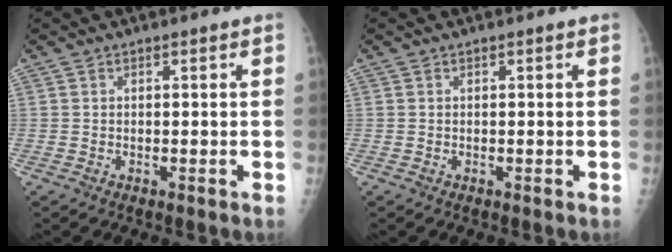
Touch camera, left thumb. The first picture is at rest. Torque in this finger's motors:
{"motor_torque": [0.00, 0.00, -0.01, -0.01, 0.00]}